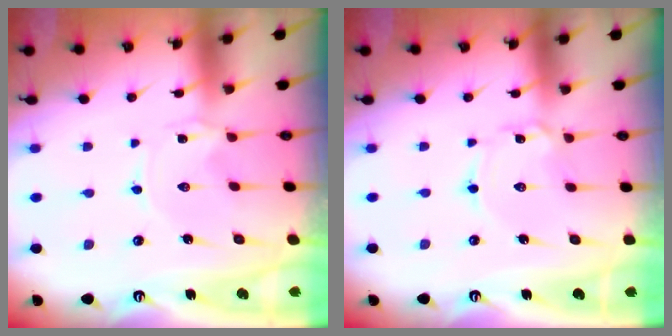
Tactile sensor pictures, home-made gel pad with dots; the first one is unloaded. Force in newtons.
{"total": 1.9, "press": 1.9, "slide": 0.2}